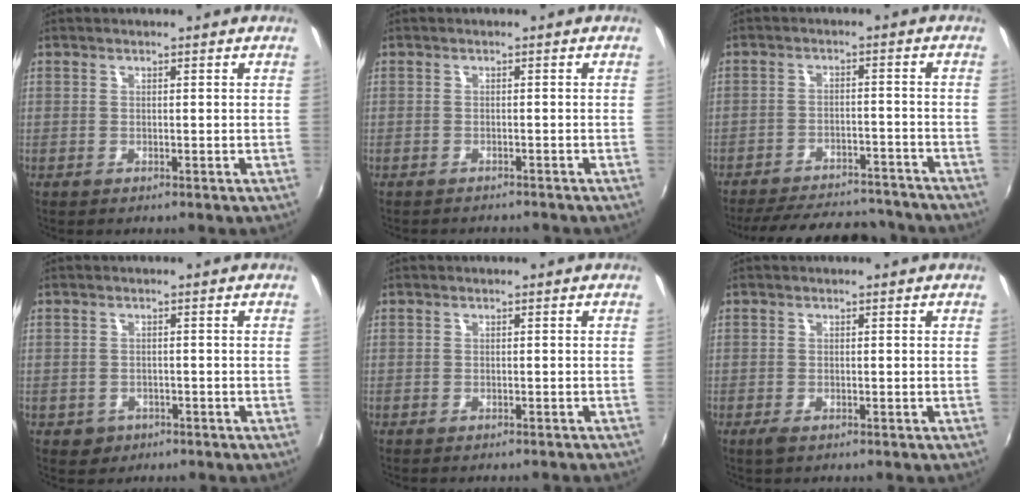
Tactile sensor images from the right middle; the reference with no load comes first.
{"total": 3.5, "force": [-3.3, 0.6, 1.0], "torque": [-0.026, -0.010, -0.046]}
{"total": 21.3, "force": [-18.7, 6.2, 8.1], "torque": [-0.168, 0.011, -0.237]}
{"total": 3.1, "force": [-1.3, 2.7, 0.8], "torque": [-0.023, 0.000, -0.014]}
{"total": 2.0, "force": [-1.8, 0.5, 0.7], "torque": [-0.018, -0.011, -0.023]}
{"total": 1.4, "force": [-0.9, 0.6, 0.9], "torque": [-0.019, -0.005, -0.018]}